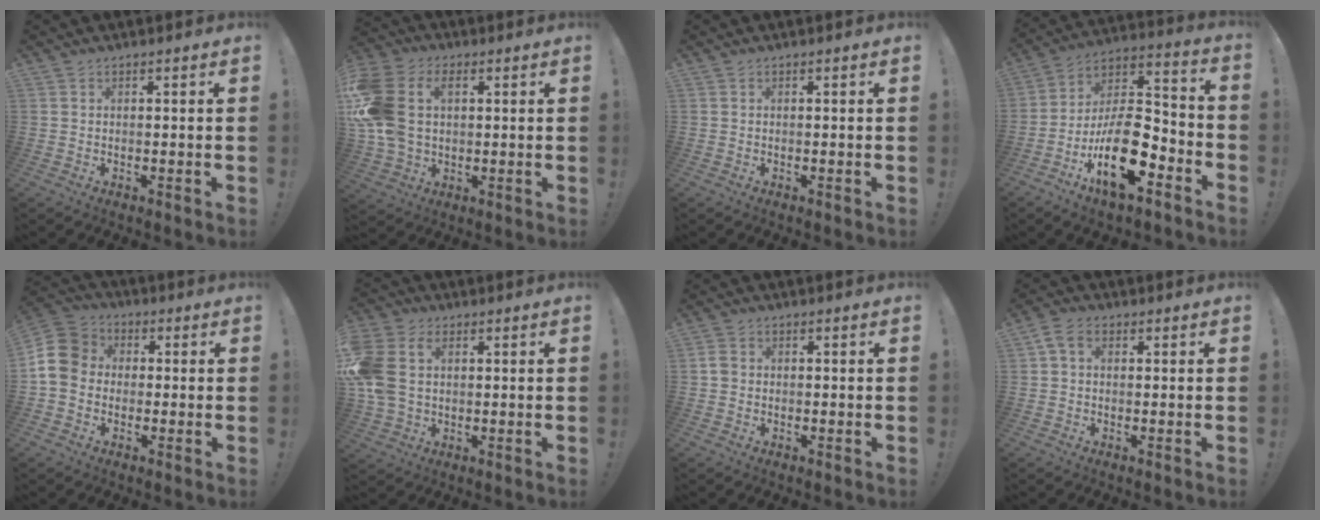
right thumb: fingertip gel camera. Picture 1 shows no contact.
{"total": 16.3, "force": [3.4, 11.8, 10.7], "torque": [-0.239, -0.007, 0.064]}
{"total": 0.0}
{"total": 21.2, "force": [-9.2, 10.5, 15.9], "torque": [-0.269, 0.051, -0.145]}
{"total": 11.1, "force": [-0.6, 9.6, 5.5], "torque": [-0.092, 0.024, -0.006]}
{"total": 12.3, "force": [2.2, 9.0, 8.1], "torque": [-0.192, -0.003, 0.044]}
{"total": 2.6, "force": [-0.1, 2.2, 1.4], "torque": [-0.015, 0.005, -0.003]}
{"total": 4.4, "force": [1.3, 3.1, 2.8], "torque": [-0.055, 0.007, 0.028]}